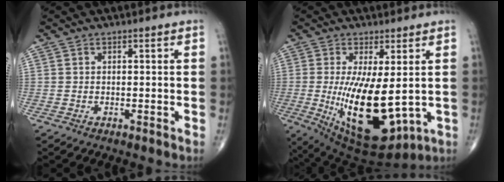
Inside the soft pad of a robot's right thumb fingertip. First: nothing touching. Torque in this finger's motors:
{"motor_torque": [0.69, 1.10, 1.38, 0.92, 0.59]}